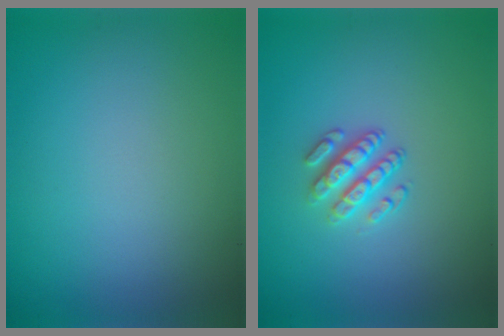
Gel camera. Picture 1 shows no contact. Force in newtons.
{"total": 2.8, "press": 2.4, "slide": 1.5}